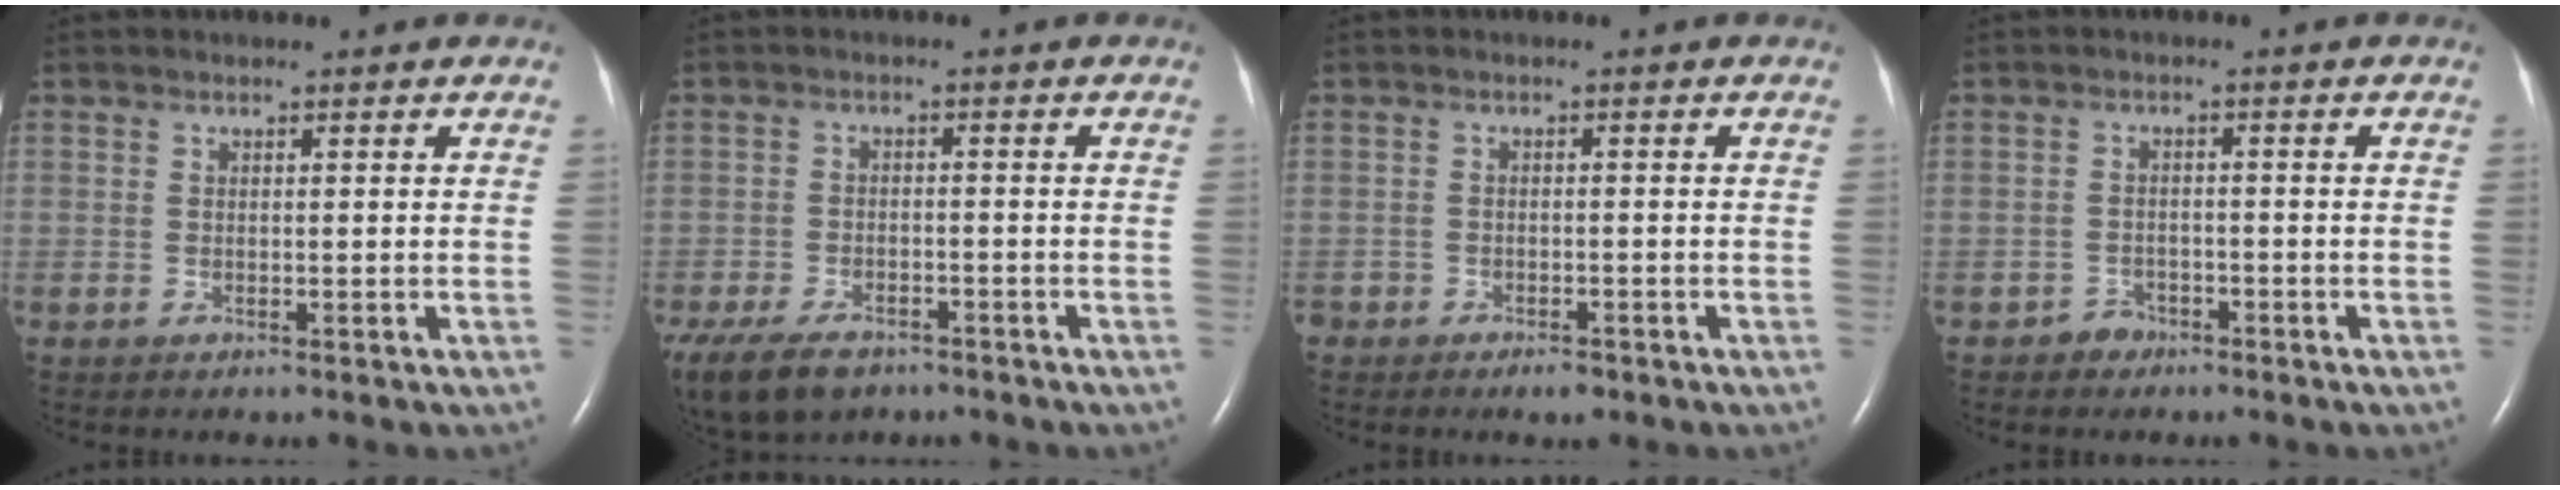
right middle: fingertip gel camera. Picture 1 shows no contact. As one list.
[{"total": 14.6, "force": [-9.6, 8.3, 7.3], "torque": [-0.204, -0.032, -0.146]}, {"total": 2.8, "force": [-2.1, 1.4, 1.2], "torque": [-0.017, 0.000, -0.027]}, {"total": 2.0, "force": [-1.5, 1.3, 0.0], "torque": [-0.003, 0.006, -0.028]}]